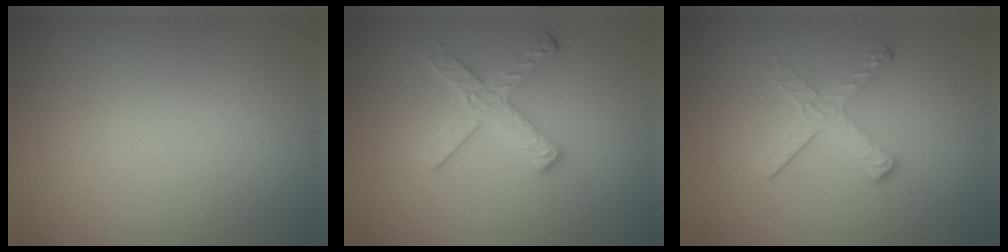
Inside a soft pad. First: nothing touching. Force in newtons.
{"total": 2.8, "press": 2.7, "slide": 0.5}
{"total": 2.4, "press": 1.7, "slide": 1.7}